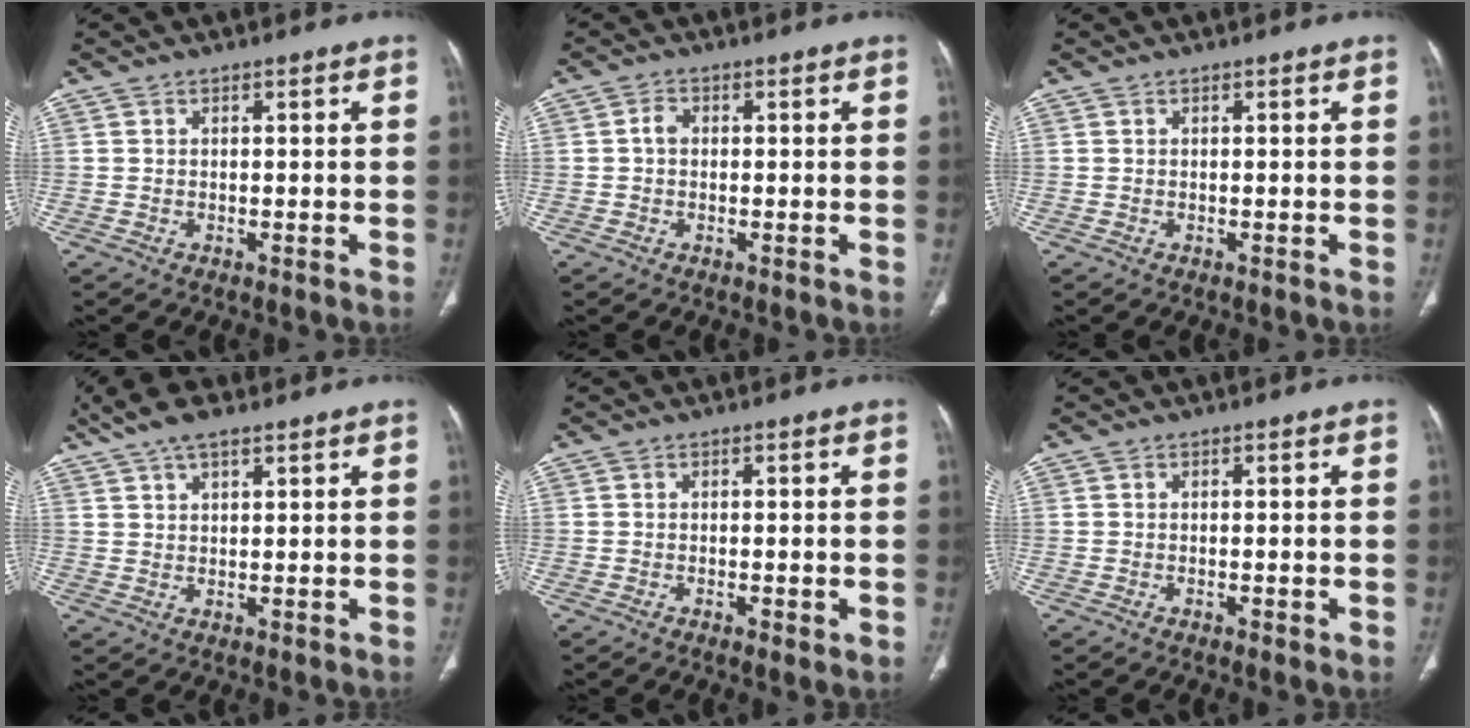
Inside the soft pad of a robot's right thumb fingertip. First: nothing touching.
{"total": 1.9, "force": [0.0, 1.4, 1.2], "torque": [-0.017, 0.007, -0.004]}
{"total": 0.0}
{"total": 7.5, "force": [5.2, 2.9, 4.6], "torque": [-0.085, 0.005, 0.095]}
{"total": 2.3, "force": [-0.5, 0.7, 2.2], "torque": [-0.034, -0.007, -0.007]}
{"total": 1.5, "force": [-0.4, 0.5, 1.3], "torque": [-0.020, -0.003, -0.004]}